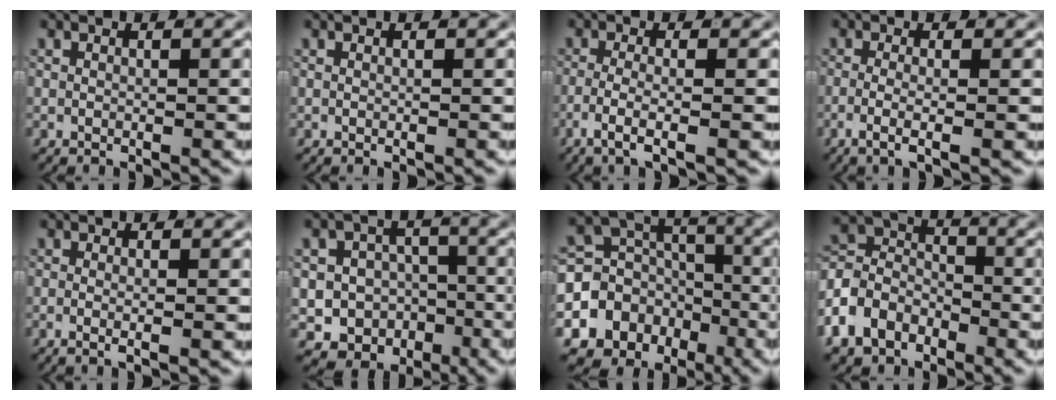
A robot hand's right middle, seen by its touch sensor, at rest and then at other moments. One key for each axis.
{"total": 0.0}
{"total": 3.4, "fx": -1.6, "fy": 0.5, "fz": 3.0, "tx": -0.066, "ty": -0.014, "tz": -0.027}
{"total": 2.9, "fx": -1.3, "fy": 0.3, "fz": 2.5, "tx": -0.057, "ty": -0.015, "tz": -0.021}
{"total": 1.4, "fx": -0.5, "fy": -0.1, "fz": 1.3, "tx": -0.031, "ty": -0.009, "tz": -0.007}
{"total": 16.2, "fx": -8.2, "fy": 13.5, "fz": 3.6, "tx": -0.097, "ty": -0.077, "tz": -0.138}
{"total": 19.0, "fx": -7.4, "fy": 15.4, "fz": 8.3, "tx": -0.160, "ty": -0.071, "tz": -0.115}
{"total": 8.5, "fx": -1.9, "fy": 7.0, "fz": 4.4, "tx": -0.095, "ty": -0.020, "tz": -0.036}